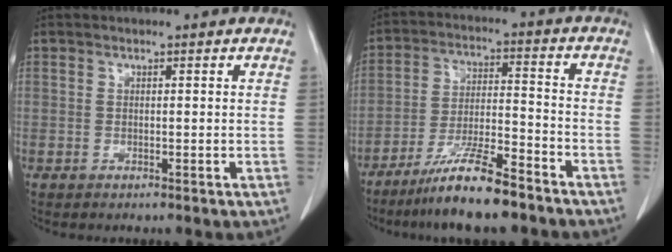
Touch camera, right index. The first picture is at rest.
{"total": 11.2, "force": [-8.7, 0.9, 7.1], "torque": [-0.130, -0.018, -0.158]}